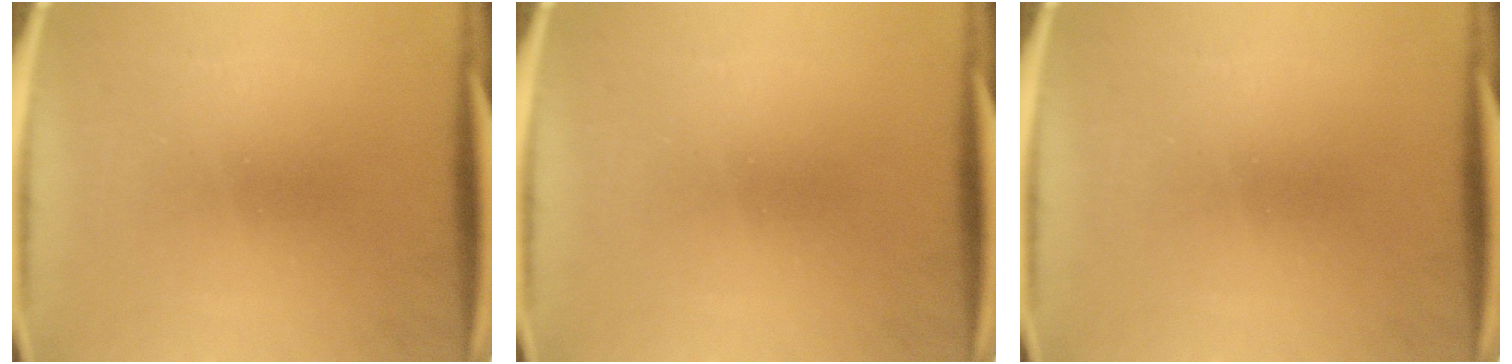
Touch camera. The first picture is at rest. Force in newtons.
{"total": 0.0}
{"total": 0.0}